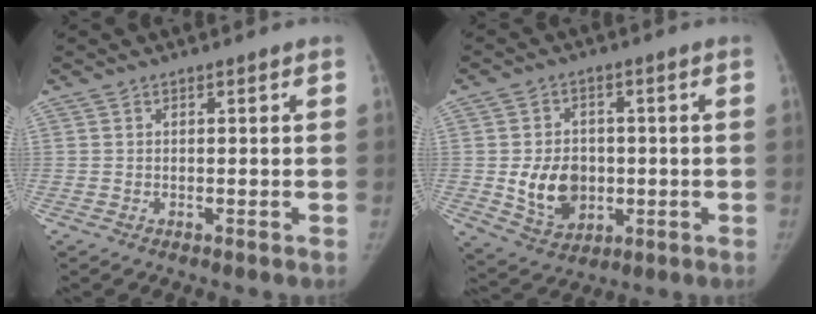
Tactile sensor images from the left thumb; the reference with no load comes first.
{"total": 10.2, "force": [-1.0, 7.9, 6.3], "torque": [-0.074, -0.004, -0.003]}